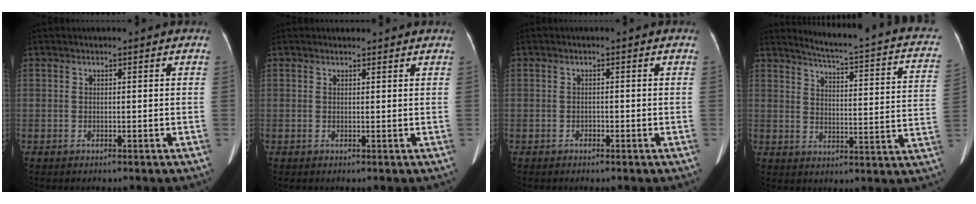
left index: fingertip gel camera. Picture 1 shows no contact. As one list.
[{"total": 1.5, "force": [1.5, 0.1, 0.0], "torque": [-0.012, 0.007, 0.016]}, {"total": 0.7, "force": [-0.6, 0.3, 0.1], "torque": [-0.003, -0.003, -0.012]}, {"total": 18.5, "force": [15.3, 2.1, 10.2], "torque": [-0.136, -0.041, 0.169]}]